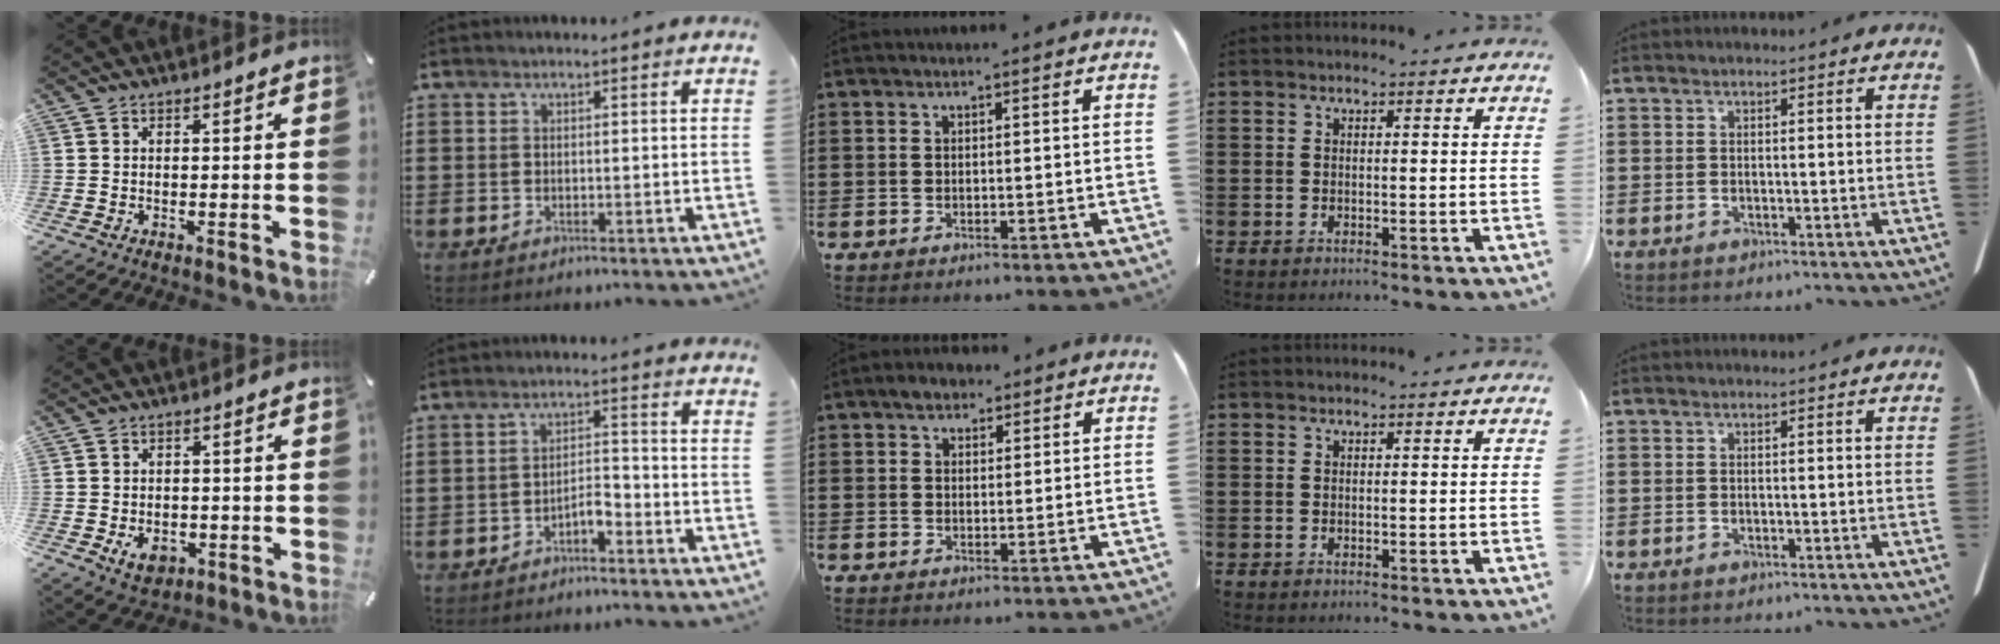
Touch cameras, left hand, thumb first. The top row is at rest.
{"thumb": {"total": 5.0, "force": [-1.7, 3.8, 2.8], "torque": [-0.049, -0.005, -0.034]}, "index": {"total": 3.1, "force": [-2.2, 0.9, 1.9], "torque": [-0.038, 0.008, -0.045]}, "middle": {"total": 2.6, "force": [2.0, 1.5, 0.7], "torque": [-0.006, 0.004, 0.033]}}